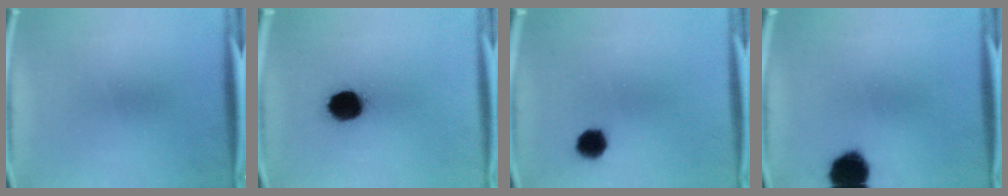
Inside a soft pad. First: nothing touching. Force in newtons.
{"total": 11.5}
{"total": 4.6}
{"total": 10.4}